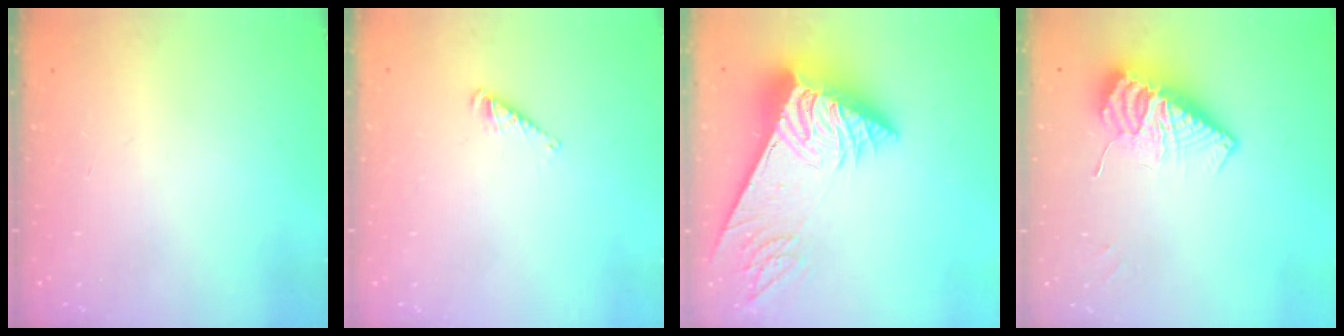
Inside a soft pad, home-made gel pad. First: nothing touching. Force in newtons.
{"total": 2.9, "press": 2.9, "slide": 0.5}
{"total": 12.7, "press": 12.4, "slide": 2.5}
{"total": 11.8, "press": 11.8, "slide": 1.0}